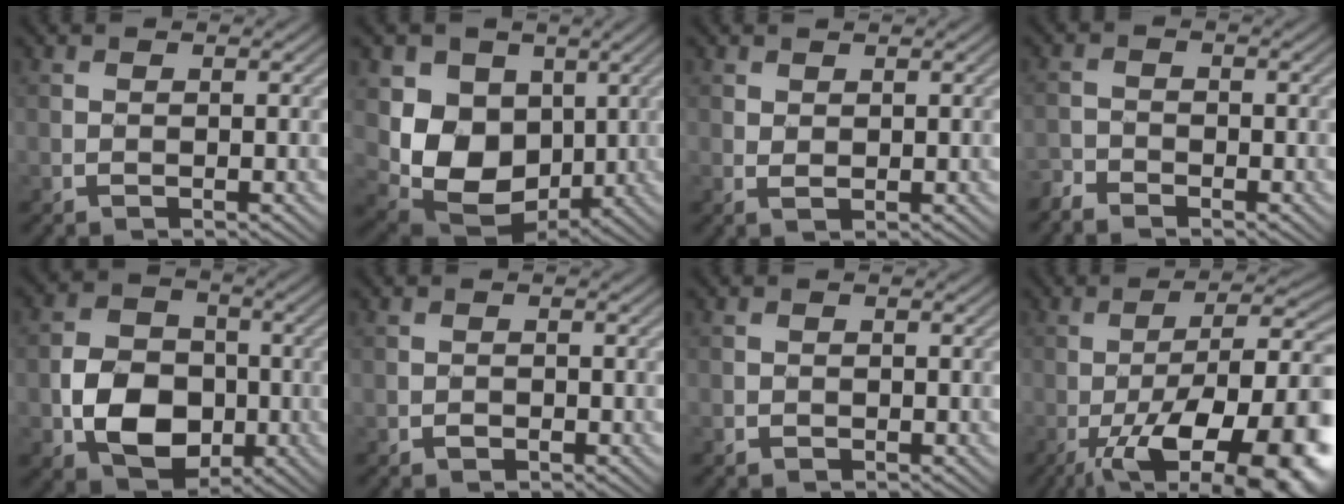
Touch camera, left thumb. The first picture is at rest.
{"total": 10.5, "force": [1.0, 8.3, 6.4], "torque": [-0.145, -0.026, 0.021]}
{"total": 1.0, "force": [0.7, 0.4, 0.5], "torque": [-0.014, -0.003, 0.018]}
{"total": 2.3, "force": [-2.1, 0.6, 0.4], "torque": [-0.009, -0.006, -0.054]}
{"total": 8.8, "force": [-2.2, 6.8, 5.2], "torque": [-0.102, -0.010, -0.048]}
{"total": 0.7, "force": [-0.5, 0.5, 0.3], "torque": [-0.004, -0.002, -0.009]}
{"total": 0.7, "force": [-0.4, 0.5, 0.1], "torque": [-0.002, -0.005, -0.008]}
{"total": 18.0, "force": [-6.9, 6.2, 15.4], "torque": [-0.236, -0.005, -0.104]}